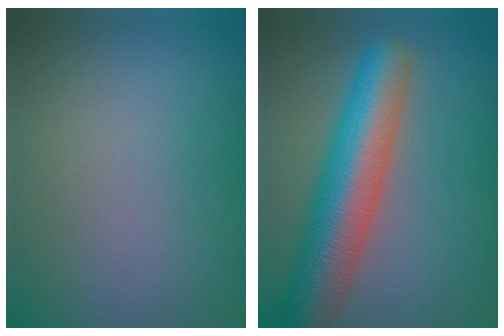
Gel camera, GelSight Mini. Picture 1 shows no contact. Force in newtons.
{"total": 9.6, "press": 9.6, "slide": 0.3}